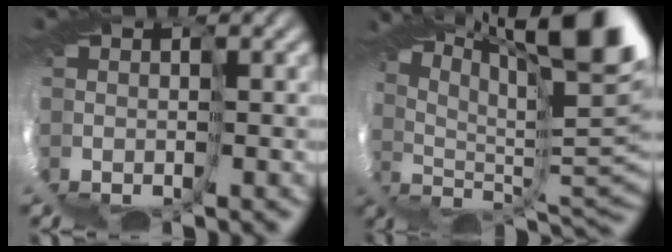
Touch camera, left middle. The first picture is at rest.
{"total": 12.6, "force": [9.9, -2.0, 7.5], "torque": [-0.114, 0.020, 0.170]}